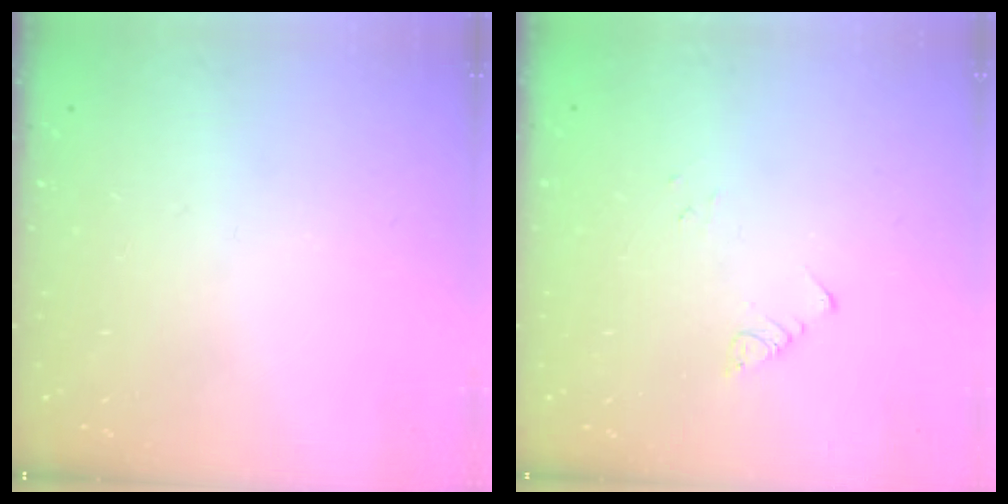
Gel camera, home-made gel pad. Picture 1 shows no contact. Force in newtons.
{"total": 1.9, "press": 1.9, "slide": 0.2}